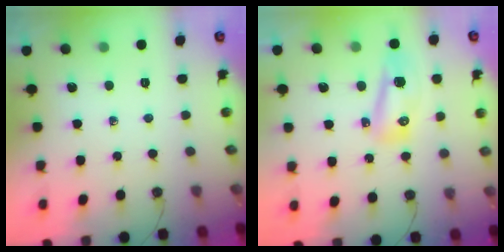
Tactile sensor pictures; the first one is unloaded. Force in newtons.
{"total": 9.6, "press": 8.8, "slide": 3.7}